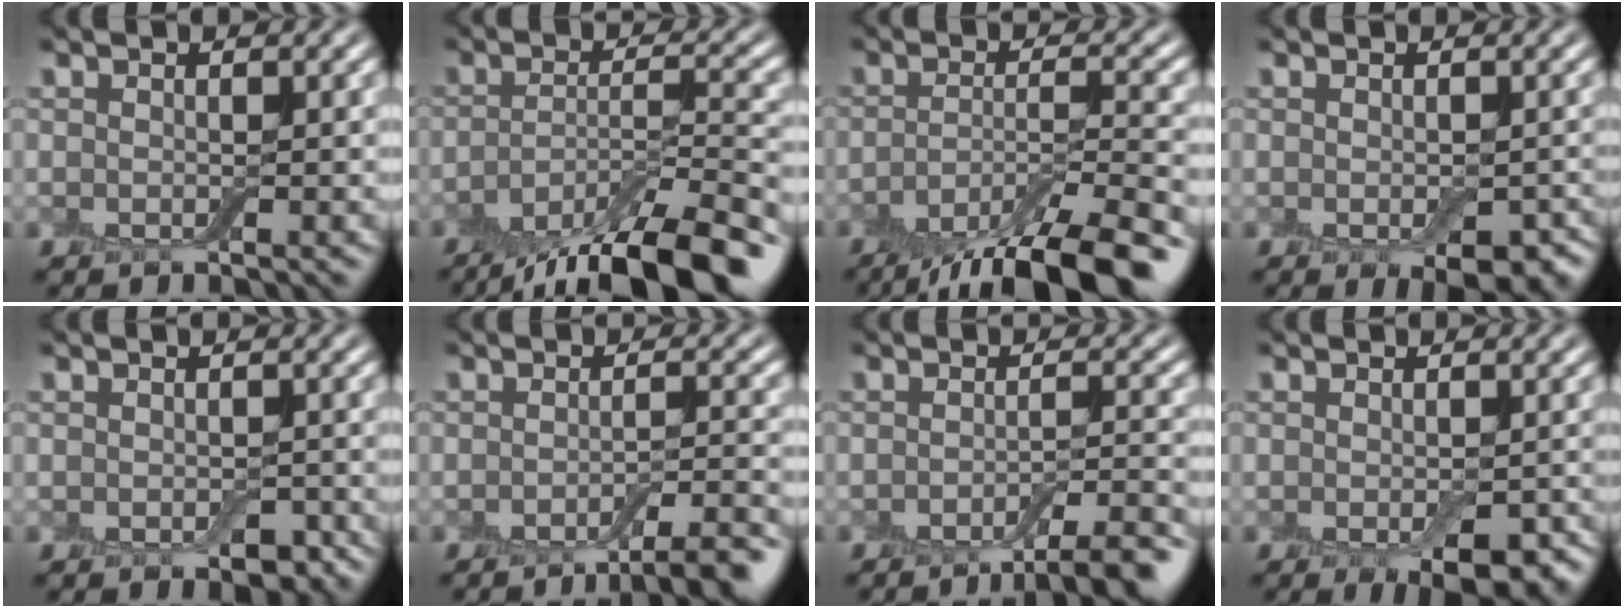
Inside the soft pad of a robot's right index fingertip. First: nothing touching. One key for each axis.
{"total": 11.1, "fx": -7.7, "fy": 3.3, "fz": 7.2, "tx": -0.114, "ty": -0.006, "tz": -0.126}
{"total": 10.1, "fx": -7.0, "fy": 2.7, "fz": 6.8, "tx": -0.098, "ty": -0.002, "tz": -0.115}
{"total": 3.5, "fx": -1.4, "fy": 1.7, "fz": 2.8, "tx": -0.037, "ty": -0.012, "tz": -0.012}
{"total": 1.6, "fx": -0.6, "fy": 1.0, "fz": 1.1, "tx": -0.014, "ty": -0.002, "tz": -0.007}
{"total": 4.8, "fx": -3.2, "fy": 1.1, "fz": 3.4, "tx": -0.042, "ty": 0.004, "tz": -0.048}
{"total": 5.4, "fx": -3.5, "fy": 1.3, "fz": 3.8, "tx": -0.048, "ty": 0.003, "tz": -0.052}
{"total": 3.9, "fx": -1.7, "fy": 1.6, "fz": 3.2, "tx": -0.045, "ty": -0.007, "tz": -0.020}